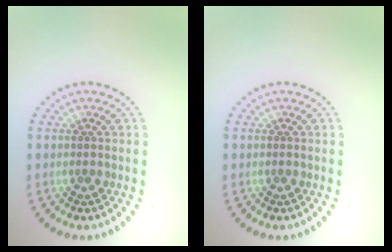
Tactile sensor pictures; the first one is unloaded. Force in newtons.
{"total": 0.0}